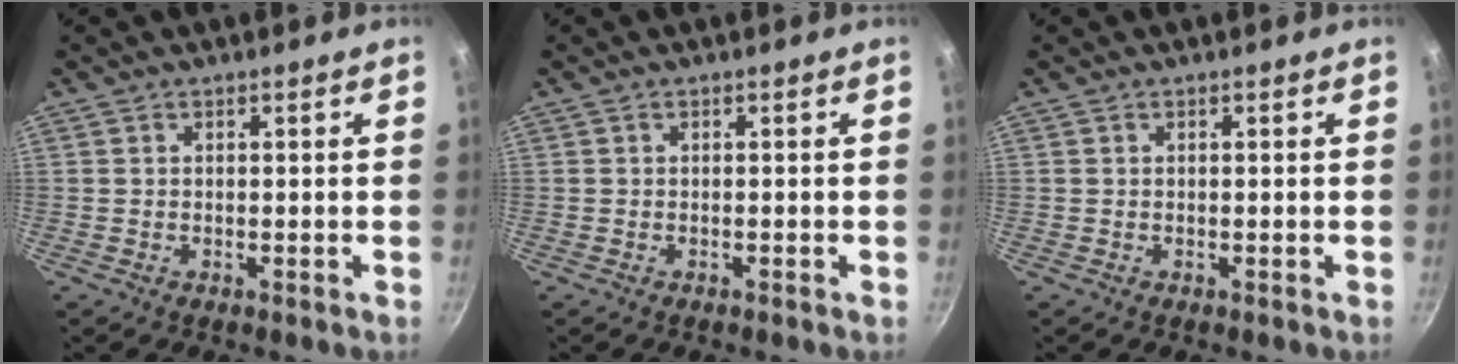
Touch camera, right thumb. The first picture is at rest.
{"total": 0.0}
{"total": 0.0}